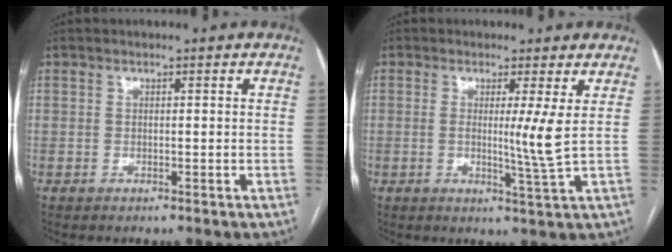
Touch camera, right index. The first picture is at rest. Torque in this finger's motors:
{"motor_torque": [-0.11, 0.11, 0.22, 0.01]}